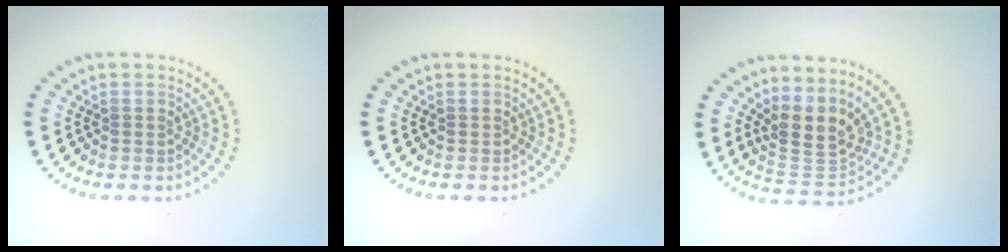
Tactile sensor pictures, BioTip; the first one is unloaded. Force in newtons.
{"total": 0.0}
{"total": 3.8, "press": 3.0, "slide": 2.4}